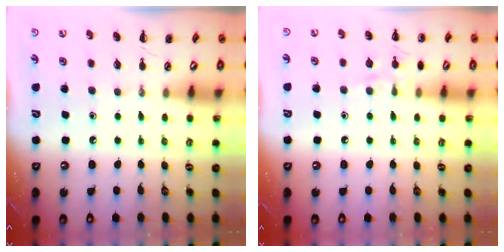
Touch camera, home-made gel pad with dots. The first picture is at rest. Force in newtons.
{"total": 7.9, "press": 7.7, "slide": 1.5}